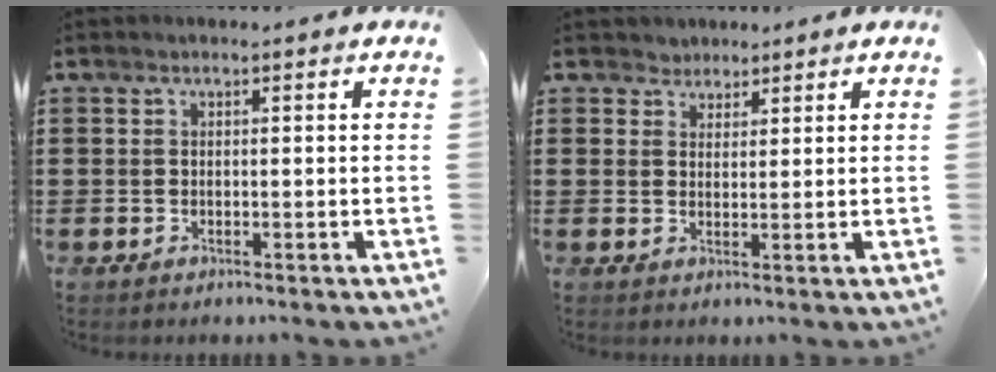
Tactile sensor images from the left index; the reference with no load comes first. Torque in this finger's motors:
{"motor_torque": [0.18, -0.41, -0.01, 0.00]}